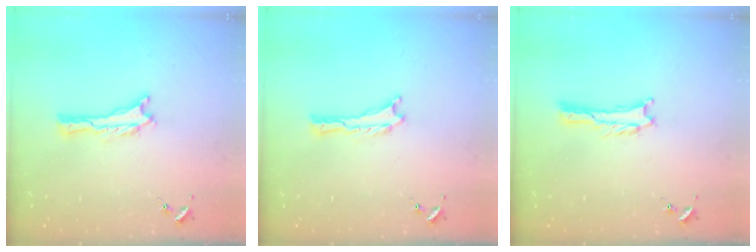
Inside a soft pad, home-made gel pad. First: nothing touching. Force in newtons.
{"total": 0.0}
{"total": 0.9, "press": 0.9, "slide": 0.1}